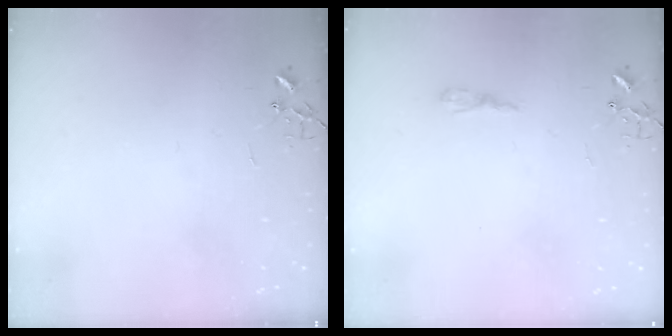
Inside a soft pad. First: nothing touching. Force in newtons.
{"total": 4.8, "press": 4.7, "slide": 0.6}